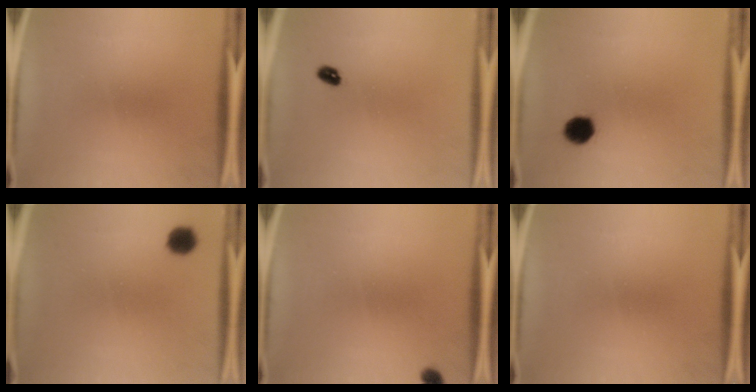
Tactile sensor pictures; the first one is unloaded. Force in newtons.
{"total": 1.9}
{"total": 5.0}
{"total": 4.0}
{"total": 1.5}
{"total": 0.0}